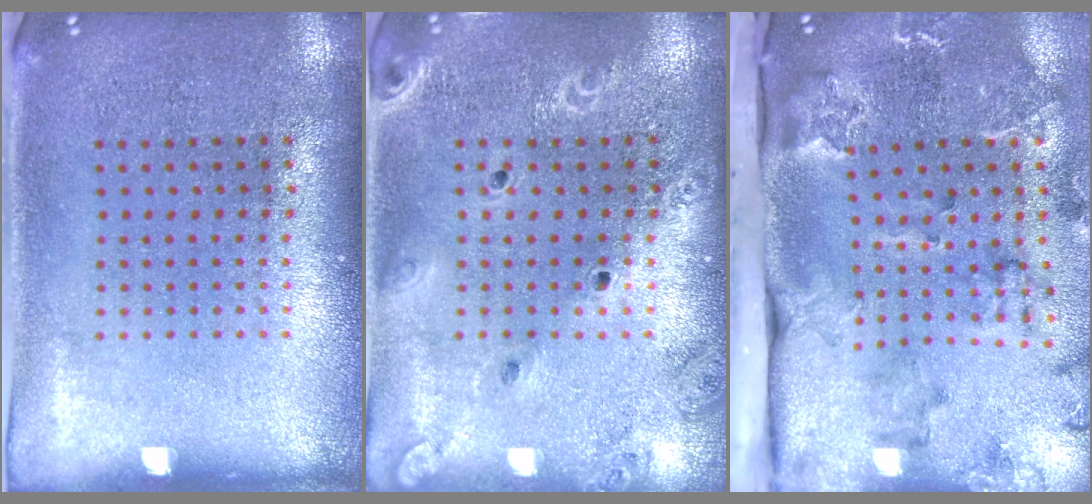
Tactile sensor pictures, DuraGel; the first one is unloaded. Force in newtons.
{"total": 1.9, "press": 1.8, "slide": 0.7}
{"total": 2.8, "press": 2.4, "slide": 1.5}